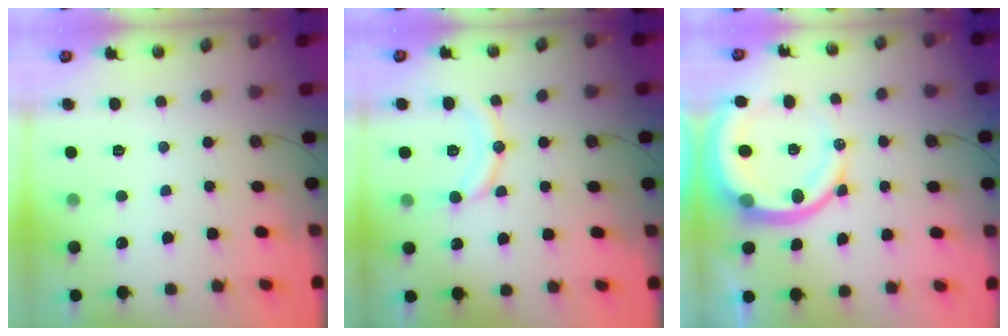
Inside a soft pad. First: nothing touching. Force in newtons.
{"total": 11.2, "press": 11.2, "slide": 0.7}
{"total": 14.4, "press": 14.3, "slide": 1.9}